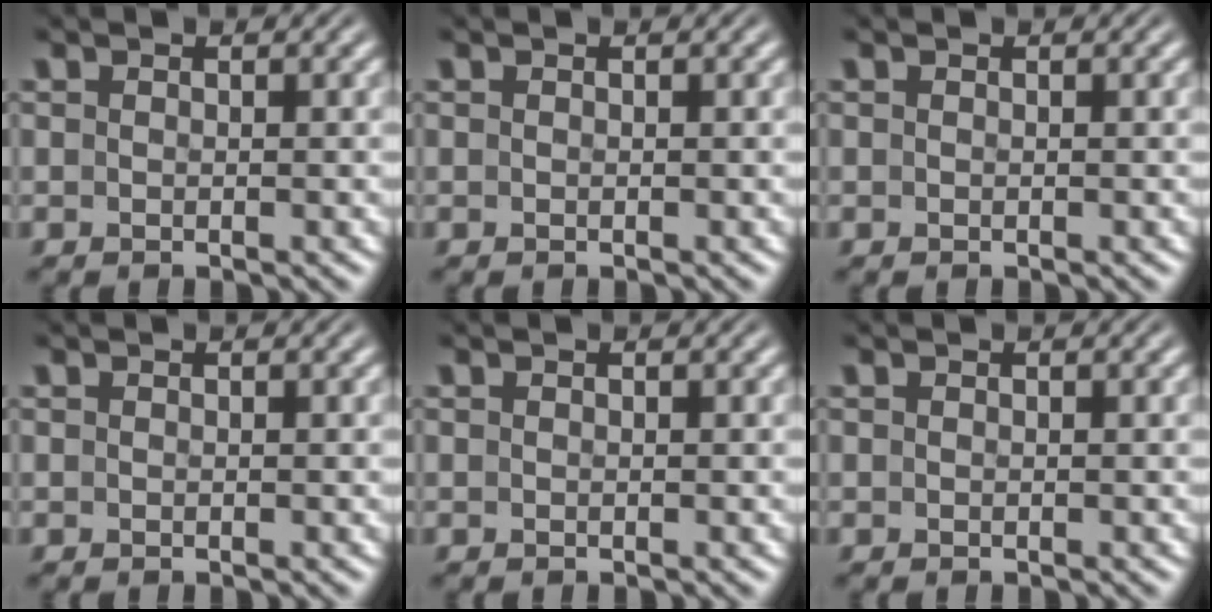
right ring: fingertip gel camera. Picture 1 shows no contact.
{"total": 0.0}
{"total": 0.0}
{"total": 0.0}
{"total": 0.0}
{"total": 0.0}